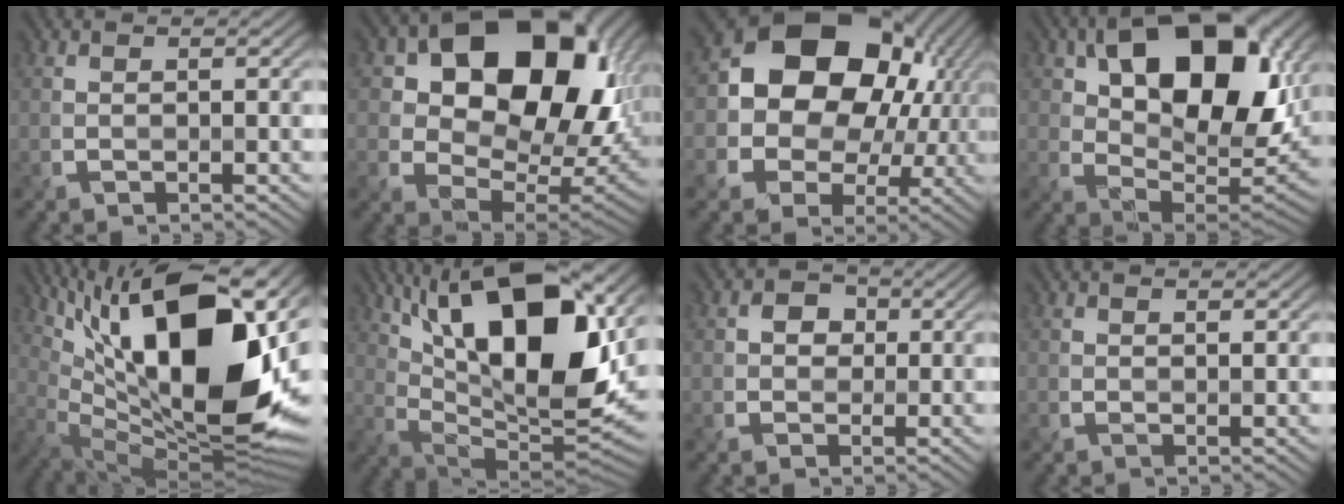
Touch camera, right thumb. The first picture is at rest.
{"total": 18.1, "force": [6.0, 12.4, 11.8], "torque": [-0.182, 0.000, 0.112]}
{"total": 16.2, "force": [2.3, 12.9, 9.5], "torque": [-0.153, -0.013, 0.043]}
{"total": 16.6, "force": [5.9, 9.8, 12.0], "torque": [-0.180, -0.005, 0.101]}
{"total": 20.7, "force": [6.7, 8.6, 17.6], "torque": [-0.279, 0.029, 0.110]}
{"total": 19.3, "force": [7.4, 8.3, 15.8], "torque": [-0.276, 0.017, 0.127]}
{"total": 2.6, "force": [0.1, 2.4, 0.9], "torque": [-0.015, -0.002, -0.004]}
{"total": 0.5, "force": [0.3, 0.2, 0.3], "torque": [-0.005, -0.004, 0.007]}